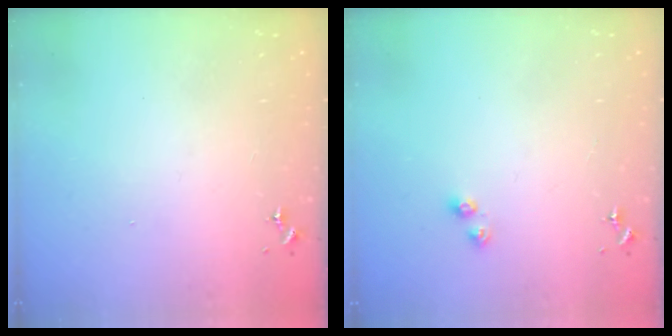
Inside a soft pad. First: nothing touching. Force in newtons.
{"total": 4.3, "press": 4.3, "slide": 0.5}